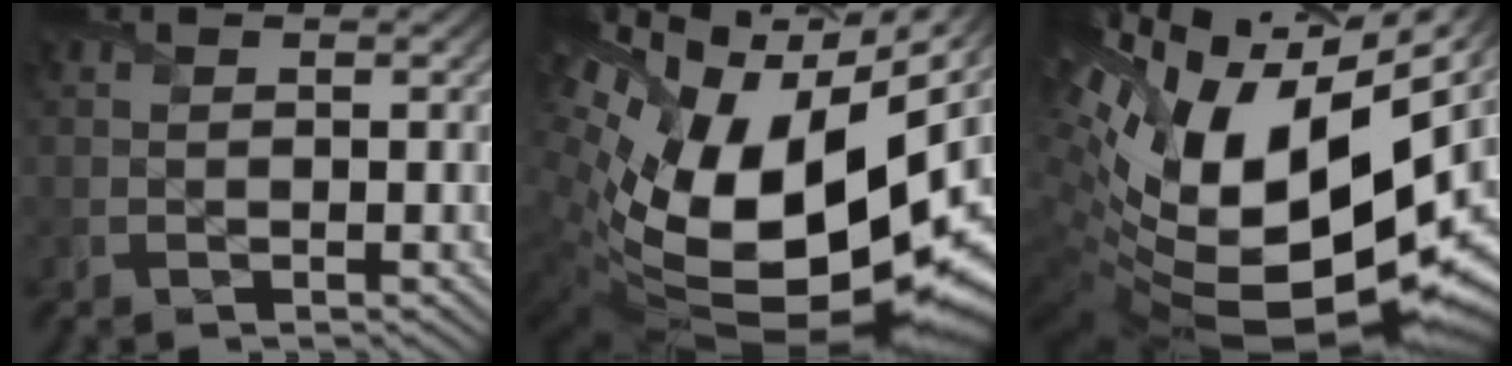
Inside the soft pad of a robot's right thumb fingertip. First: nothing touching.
{"total": 22.1, "force": [2.3, 12.5, 18.1], "torque": [-0.357, -0.041, 0.074]}
{"total": 20.8, "force": [3.1, 10.4, 17.8], "torque": [-0.335, -0.018, 0.087]}